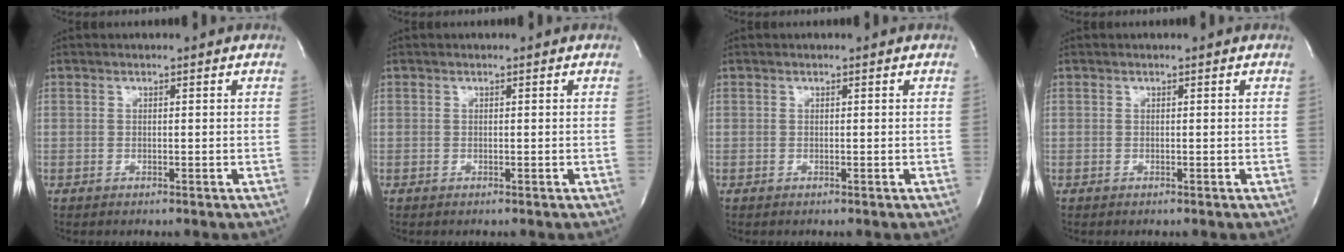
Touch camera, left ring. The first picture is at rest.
{"total": 0.0}
{"total": 0.0}
{"total": 0.0}